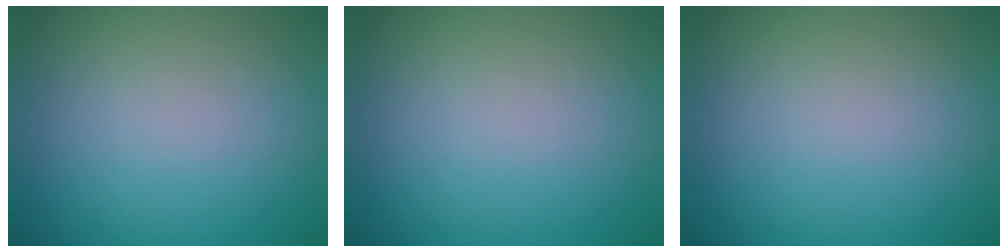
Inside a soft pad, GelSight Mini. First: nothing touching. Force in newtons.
{"total": 0.0}
{"total": 0.0}